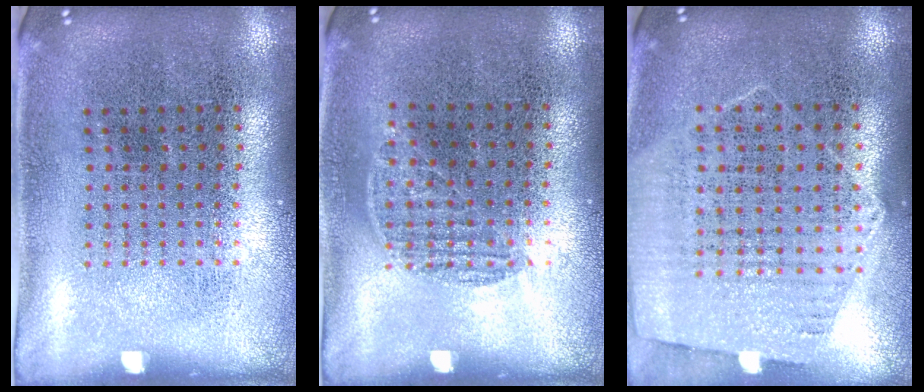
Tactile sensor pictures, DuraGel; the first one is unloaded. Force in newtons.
{"total": 0.8, "press": 0.7, "slide": 0.5}
{"total": 1.1, "press": 1.0, "slide": 0.4}